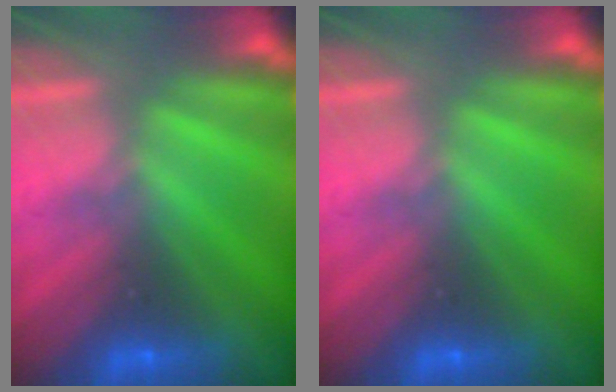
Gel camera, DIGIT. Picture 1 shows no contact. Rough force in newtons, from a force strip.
{"total": 0.0}